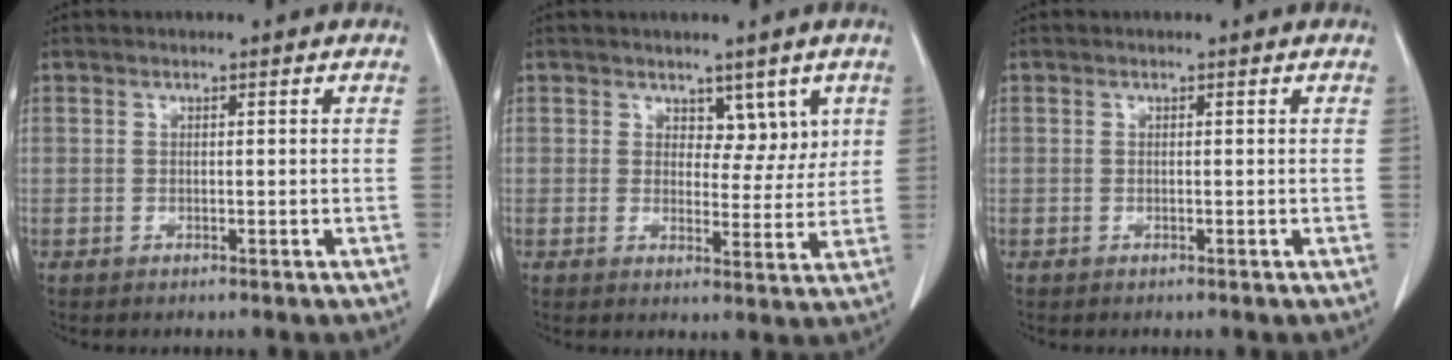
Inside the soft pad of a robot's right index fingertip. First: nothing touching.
{"total": 4.6, "force": [2.5, 2.7, 2.7], "torque": [-0.021, -0.002, 0.035]}
{"total": 0.0}